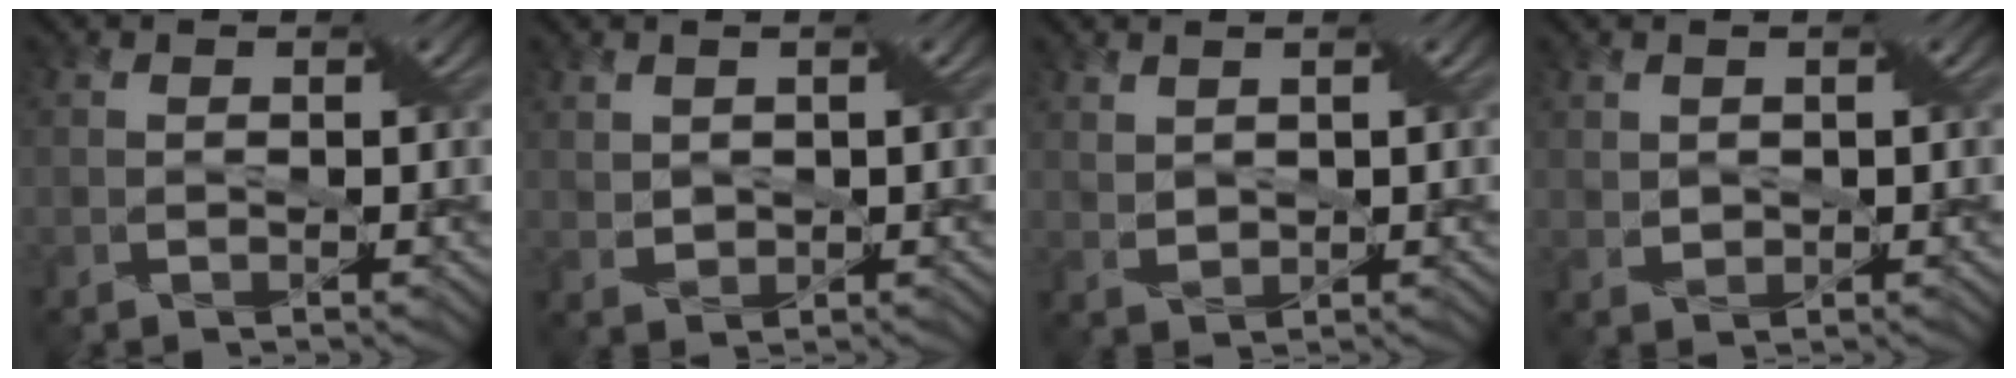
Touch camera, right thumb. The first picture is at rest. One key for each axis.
{"total": 1.6, "fx": 1.2, "fy": 0.9, "fz": 0.6, "tx": -0.039, "ty": -0.006, "tz": 0.031}
{"total": 2.0, "fx": 1.7, "fy": 0.7, "fz": 0.7, "tx": -0.042, "ty": -0.004, "tz": 0.042}
{"total": 1.4, "fx": 1.0, "fy": 0.8, "fz": 0.4, "tx": -0.033, "ty": -0.005, "tz": 0.028}